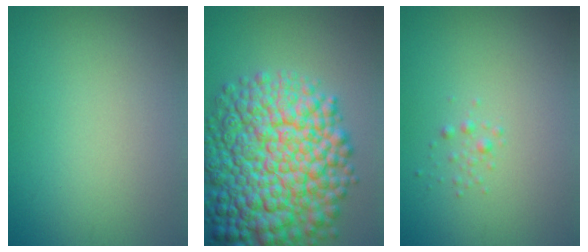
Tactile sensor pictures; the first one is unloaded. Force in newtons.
{"total": 13.3, "press": 13.3, "slide": 0.3}
{"total": 0.7, "press": 0.7, "slide": 0.0}